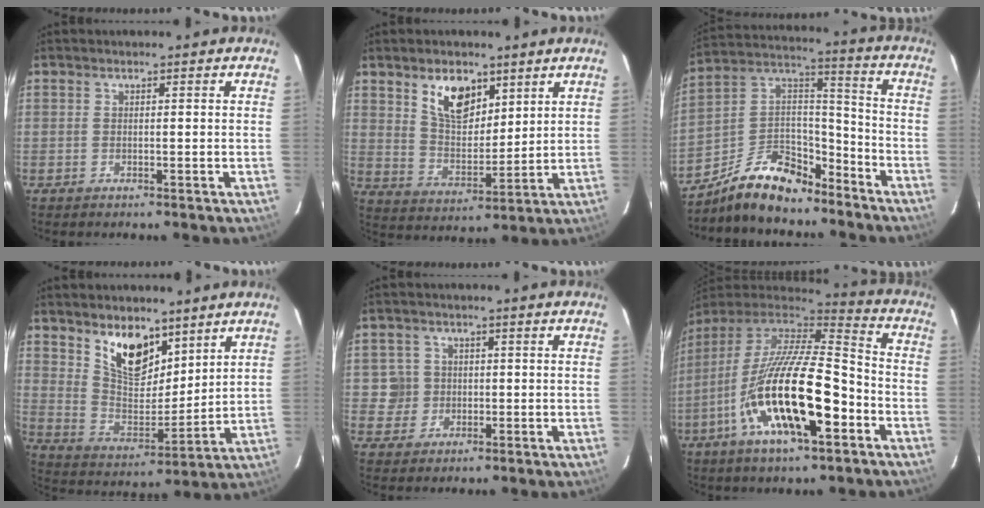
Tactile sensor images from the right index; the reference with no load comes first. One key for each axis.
{"total": 9.9, "fx": 5.8, "fy": 5.4, "fz": 5.9, "tx": -0.099, "ty": 0.006, "tz": 0.114}
{"total": 15.9, "fx": -12.0, "fy": 7.1, "fz": 7.7, "tx": -0.167, "ty": 0.043, "tz": -0.202}
{"total": 12.5, "fx": 8.2, "fy": 6.3, "fz": 7.1, "tx": -0.124, "ty": -0.007, "tz": 0.159}
{"total": 4.2, "fx": 0.0, "fy": 4.2, "fz": 0.3, "tx": 0.003, "ty": 0.020, "tz": 0.006}
{"total": 23.0, "fx": -8.7, "fy": 6.9, "fz": 20.2, "tx": -0.368, "ty": -0.035, "tz": -0.160}